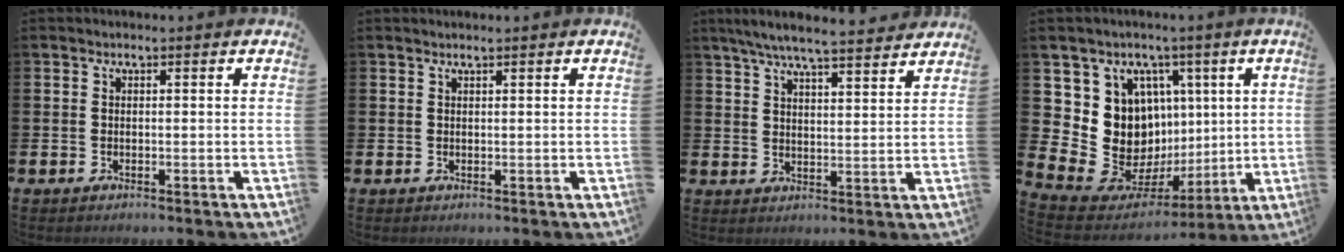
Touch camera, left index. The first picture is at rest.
{"total": 0.5, "force": [0.5, 0.0, 0.1], "torque": [0.001, -0.002, 0.009]}
{"total": 6.6, "force": [6.3, 0.3, 2.2], "torque": [-0.054, -0.034, 0.110]}
{"total": 10.2, "force": [1.0, 9.8, 2.8], "torque": [-0.112, -0.029, 0.026]}